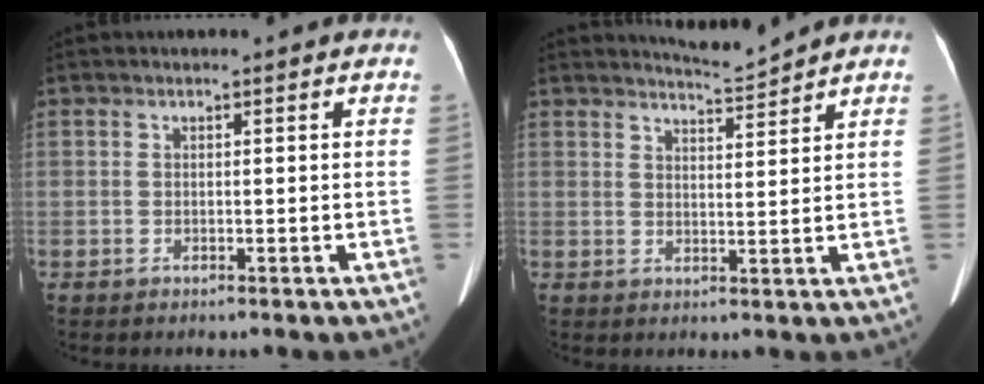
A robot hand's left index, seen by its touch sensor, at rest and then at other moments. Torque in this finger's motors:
{"motor_torque": [0.30, -0.51, -0.02, -0.01]}